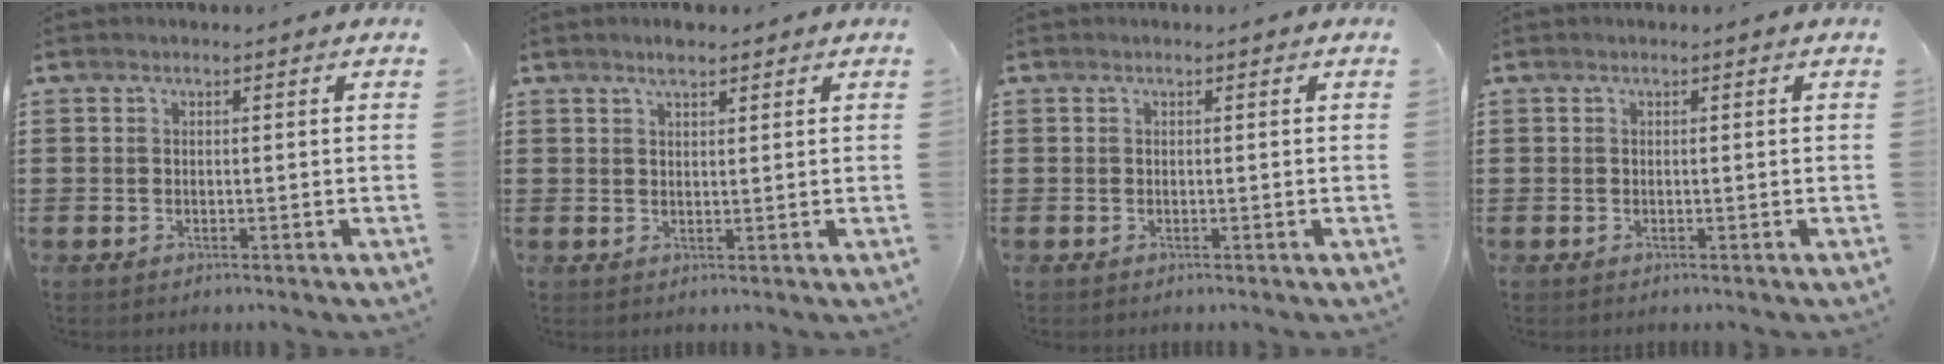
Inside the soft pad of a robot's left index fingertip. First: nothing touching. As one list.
[{"total": 2.4, "force": [1.9, 0.6, 1.4], "torque": [-0.029, 0.002, 0.035]}, {"total": 0.0}, {"total": 0.0}]